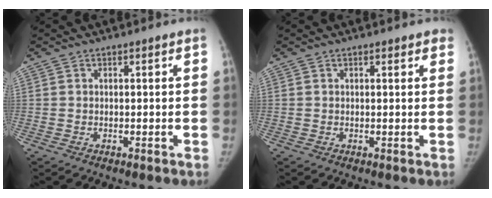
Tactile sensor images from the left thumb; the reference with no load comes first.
{"total": 1.6, "force": [1.1, 0.7, 0.9], "torque": [-0.002, -0.001, 0.009]}